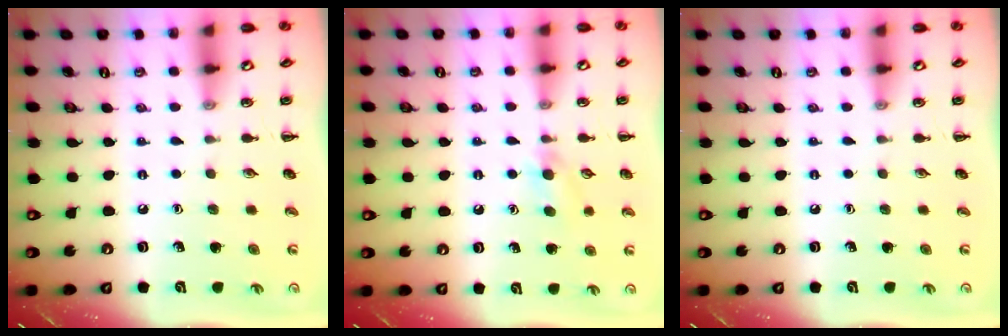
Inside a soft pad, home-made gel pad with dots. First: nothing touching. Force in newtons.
{"total": 6.1, "press": 5.8, "slide": 1.7}
{"total": 0.0}